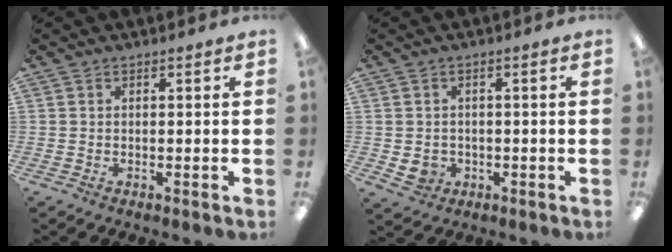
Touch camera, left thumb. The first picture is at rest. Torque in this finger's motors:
{"motor_torque": [-0.16, 0.18, -0.18, -0.05, 0.00]}